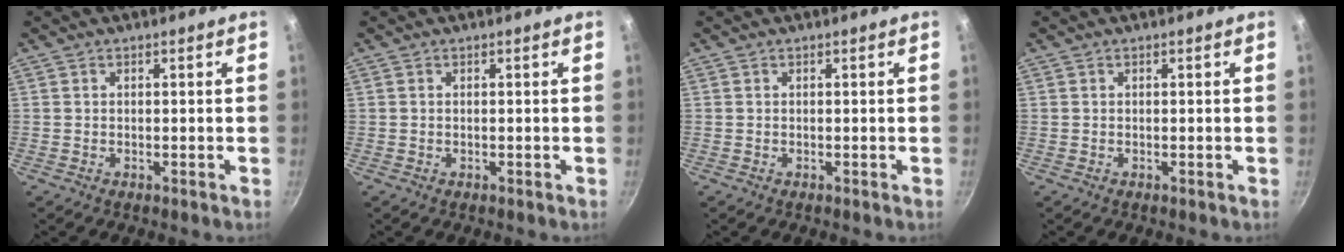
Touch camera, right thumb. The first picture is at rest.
{"total": 0.0}
{"total": 0.0}
{"total": 0.0}